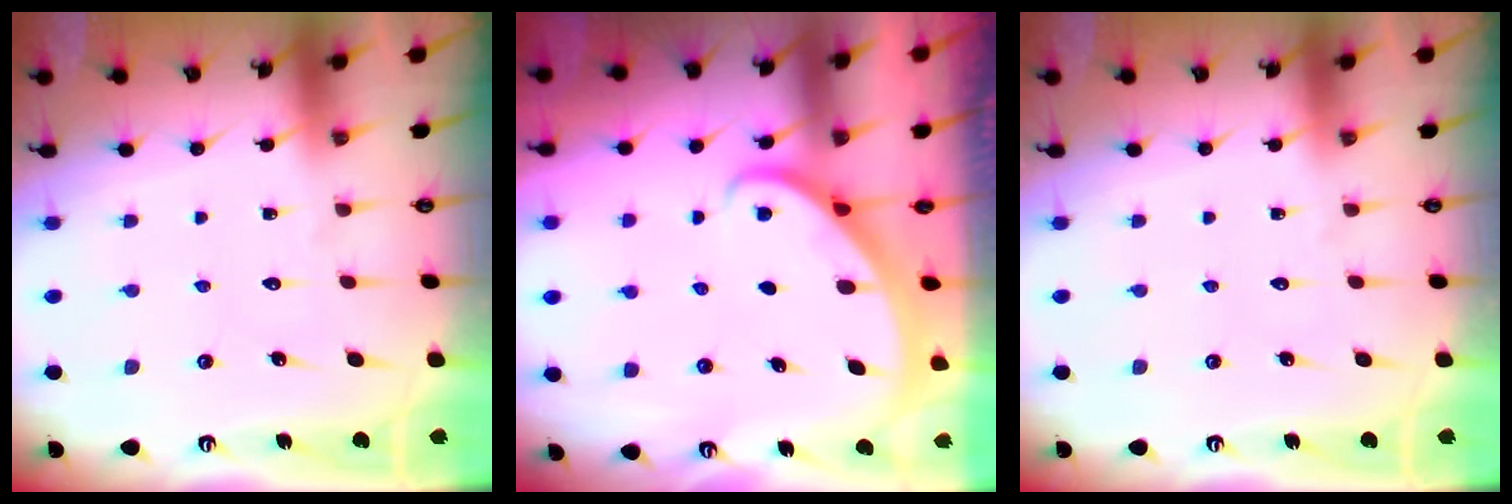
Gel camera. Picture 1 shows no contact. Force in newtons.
{"total": 1.8, "press": 1.8, "slide": 0.1}
{"total": 0.0}